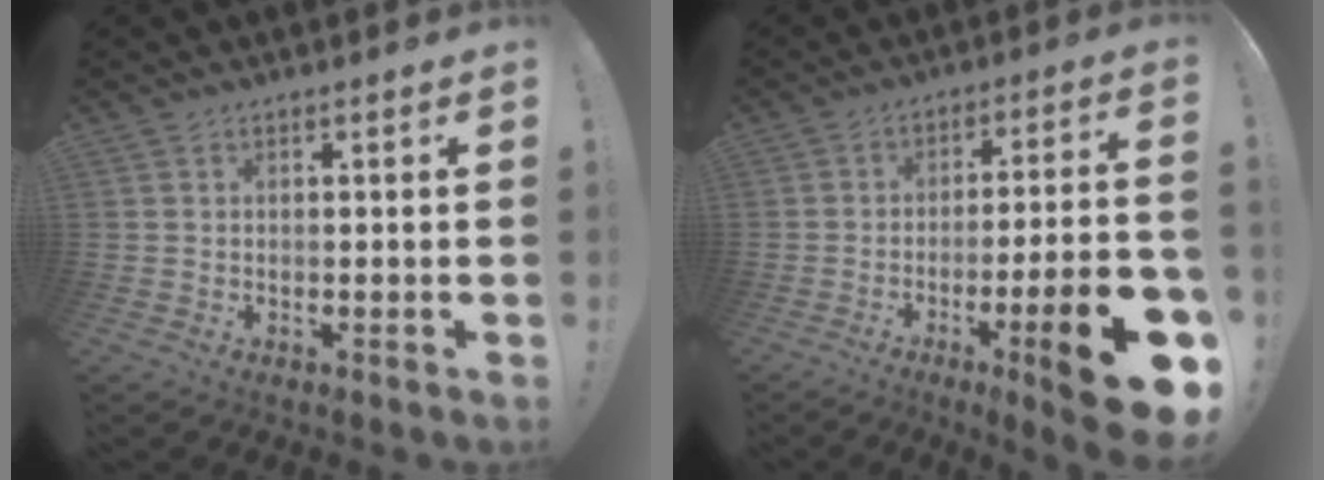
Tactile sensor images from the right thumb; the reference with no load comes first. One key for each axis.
{"total": 18.3, "fx": -7.9, "fy": 2.9, "fz": 16.2, "tx": -0.235, "ty": 0.035, "tz": -0.110}